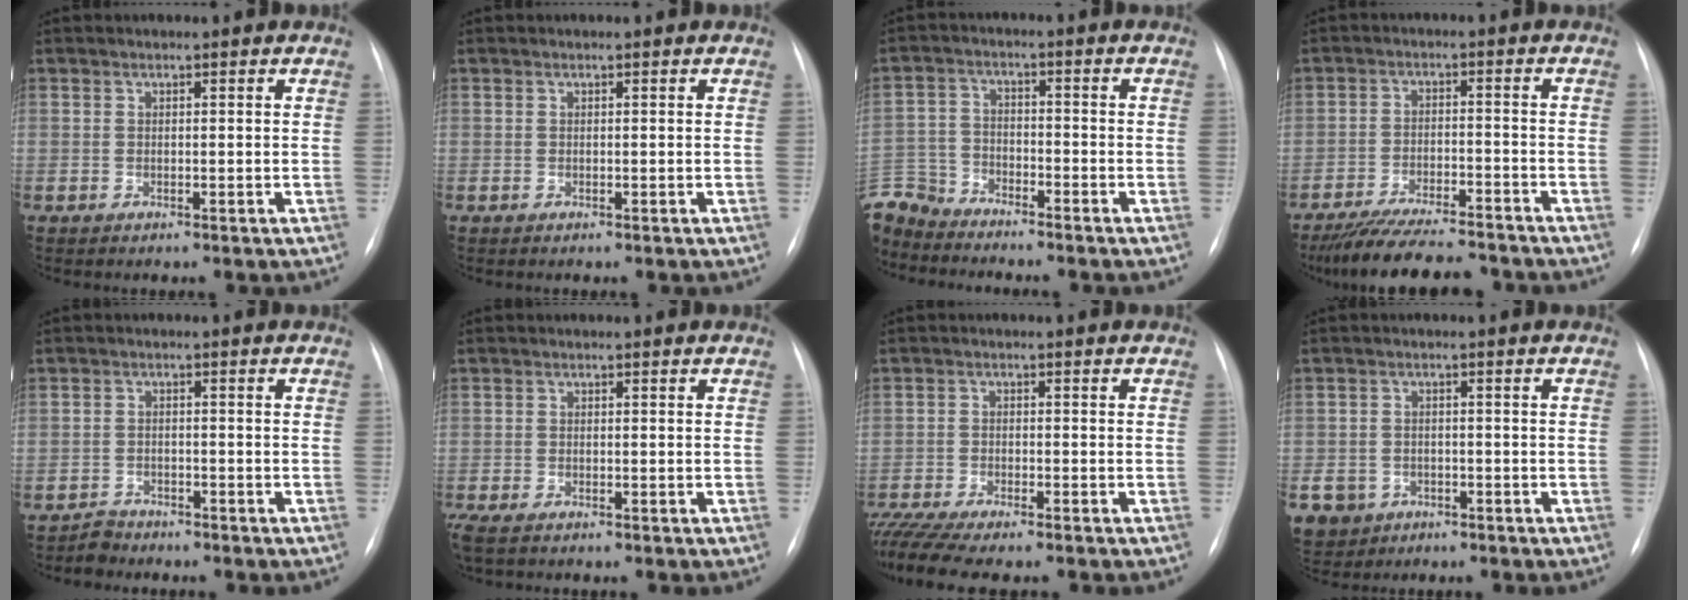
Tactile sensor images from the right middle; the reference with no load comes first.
{"total": 0.0}
{"total": 9.2, "force": [-8.9, 2.2, 0.9], "torque": [-0.028, 0.007, -0.177]}
{"total": 14.1, "force": [-12.6, 2.3, 5.8], "torque": [-0.100, -0.007, -0.189]}
{"total": 2.3, "force": [-2.1, 0.8, -0.7], "torque": [0.010, -0.001, -0.038]}
{"total": 4.5, "force": [-3.4, 1.7, 2.5], "torque": [-0.050, -0.012, -0.055]}
{"total": 9.1, "force": [-7.9, 0.7, 4.4], "torque": [-0.075, -0.012, -0.129]}
{"total": 8.8, "force": [-4.2, 7.4, 1.9], "torque": [-0.061, 0.007, -0.063]}